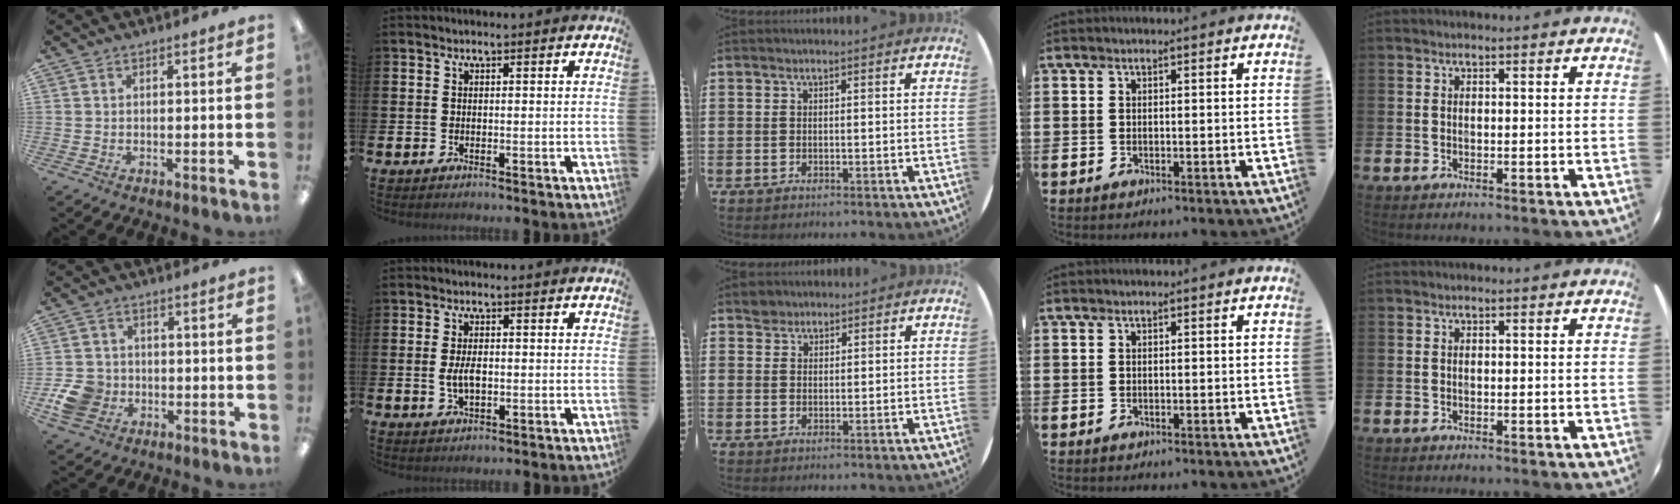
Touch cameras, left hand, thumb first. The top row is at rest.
{"thumb": {"total": 7.8, "force": [-2.2, 6.8, 3.2], "torque": [-0.072, 0.016, -0.038]}, "index": {"total": 3.2, "force": [-0.7, 1.6, 2.6], "torque": [-0.038, 0.002, -0.018]}, "middle": {"total": 1.9, "force": [1.7, 0.8, -0.1], "torque": [0.007, -0.002, 0.034]}}